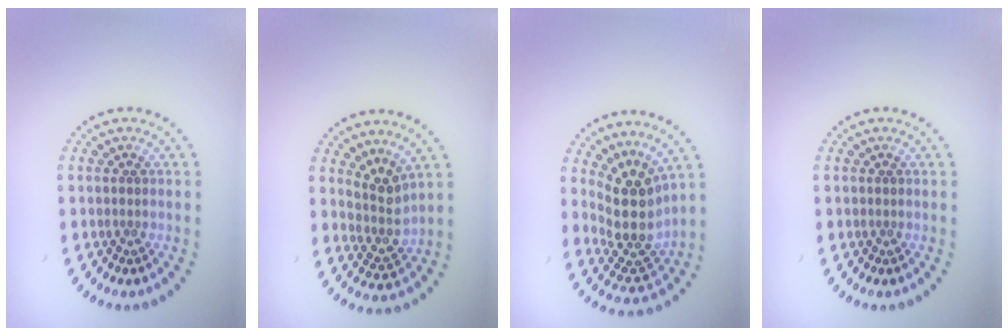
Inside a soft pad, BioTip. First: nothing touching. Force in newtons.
{"total": 2.6, "press": 2.0, "slide": 1.7}
{"total": 4.8, "press": 3.8, "slide": 3.0}
{"total": 0.0}